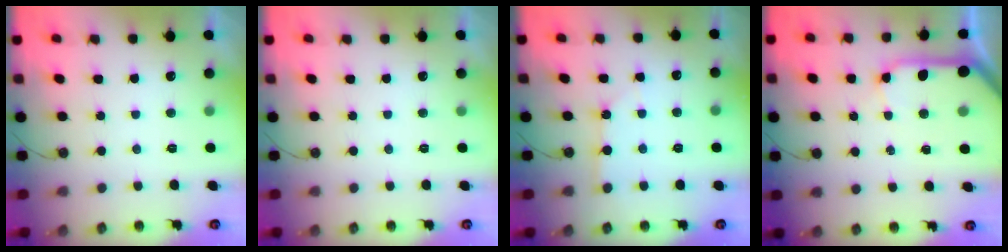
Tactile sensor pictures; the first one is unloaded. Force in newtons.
{"total": 0.0}
{"total": 1.9, "press": 1.8, "slide": 0.3}
{"total": 11.7, "press": 11.6, "slide": 1.6}